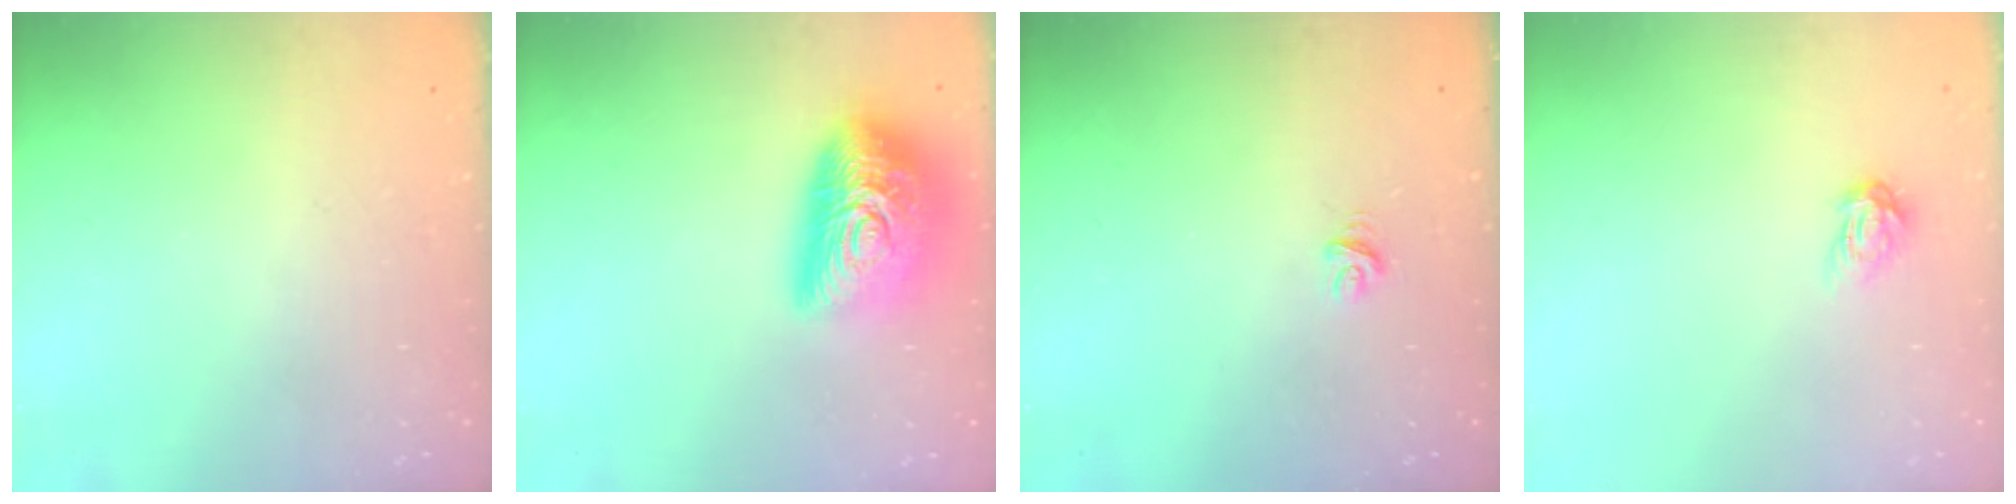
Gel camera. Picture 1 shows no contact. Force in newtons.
{"total": 21.0, "press": 21.0, "slide": 0.9}
{"total": 4.9, "press": 4.8, "slide": 0.3}
{"total": 3.9, "press": 3.9, "slide": 0.4}